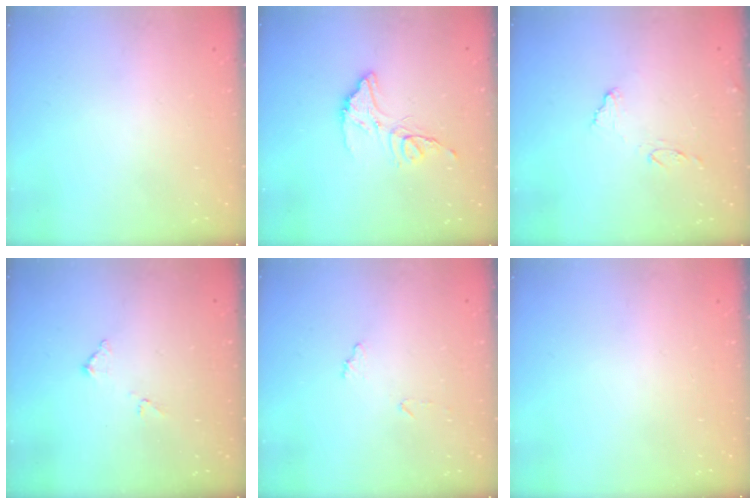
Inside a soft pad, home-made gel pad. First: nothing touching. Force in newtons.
{"total": 12.8, "press": 12.7, "slide": 0.8}
{"total": 8.0, "press": 7.9, "slide": 0.7}
{"total": 7.1, "press": 7.1, "slide": 0.3}
{"total": 6.2, "press": 6.2, "slide": 0.3}
{"total": 0.0}